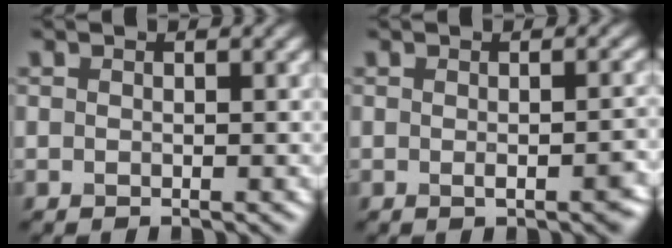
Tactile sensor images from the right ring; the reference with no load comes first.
{"total": 2.8, "force": [-0.6, 0.8, 2.6], "torque": [-0.029, 0.002, -0.005]}